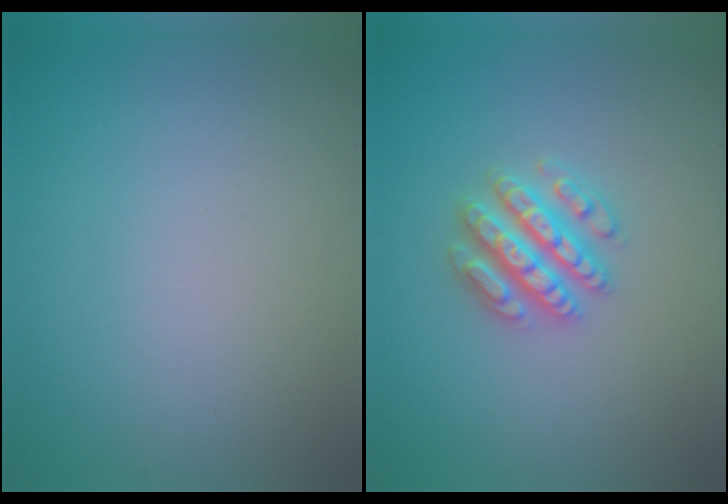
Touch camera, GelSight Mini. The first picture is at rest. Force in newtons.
{"total": 4.3, "press": 4.2, "slide": 0.7}